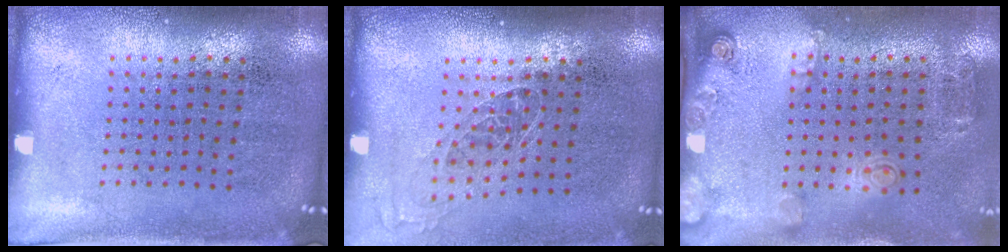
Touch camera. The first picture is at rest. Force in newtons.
{"total": 1.0, "press": 0.9, "slide": 0.4}
{"total": 2.0, "press": 1.2, "slide": 1.6}